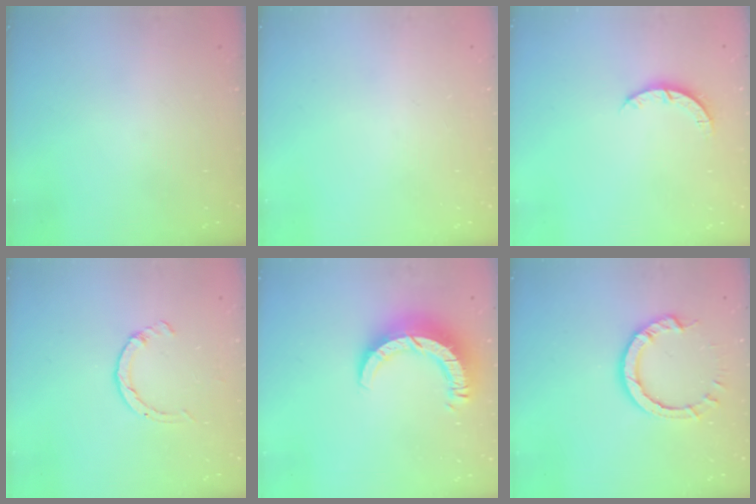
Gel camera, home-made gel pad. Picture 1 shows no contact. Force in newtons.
{"total": 0.0}
{"total": 3.2, "press": 3.2, "slide": 0.4}
{"total": 2.6, "press": 2.6, "slide": 0.4}
{"total": 11.0, "press": 11.0, "slide": 1.0}
{"total": 7.8, "press": 7.7, "slide": 0.6}